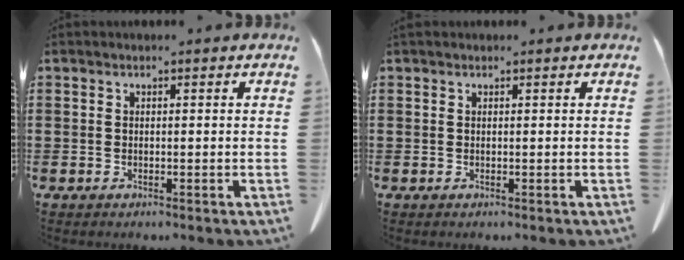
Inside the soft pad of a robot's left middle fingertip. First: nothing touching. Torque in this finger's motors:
{"motor_torque": [1.34, 0.18, 0.26, 0.06]}